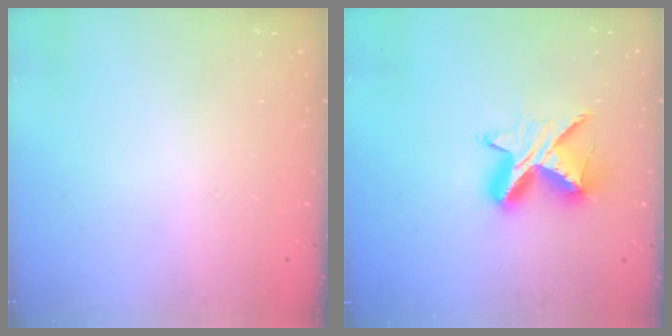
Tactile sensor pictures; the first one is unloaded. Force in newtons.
{"total": 10.6, "press": 10.6, "slide": 0.7}